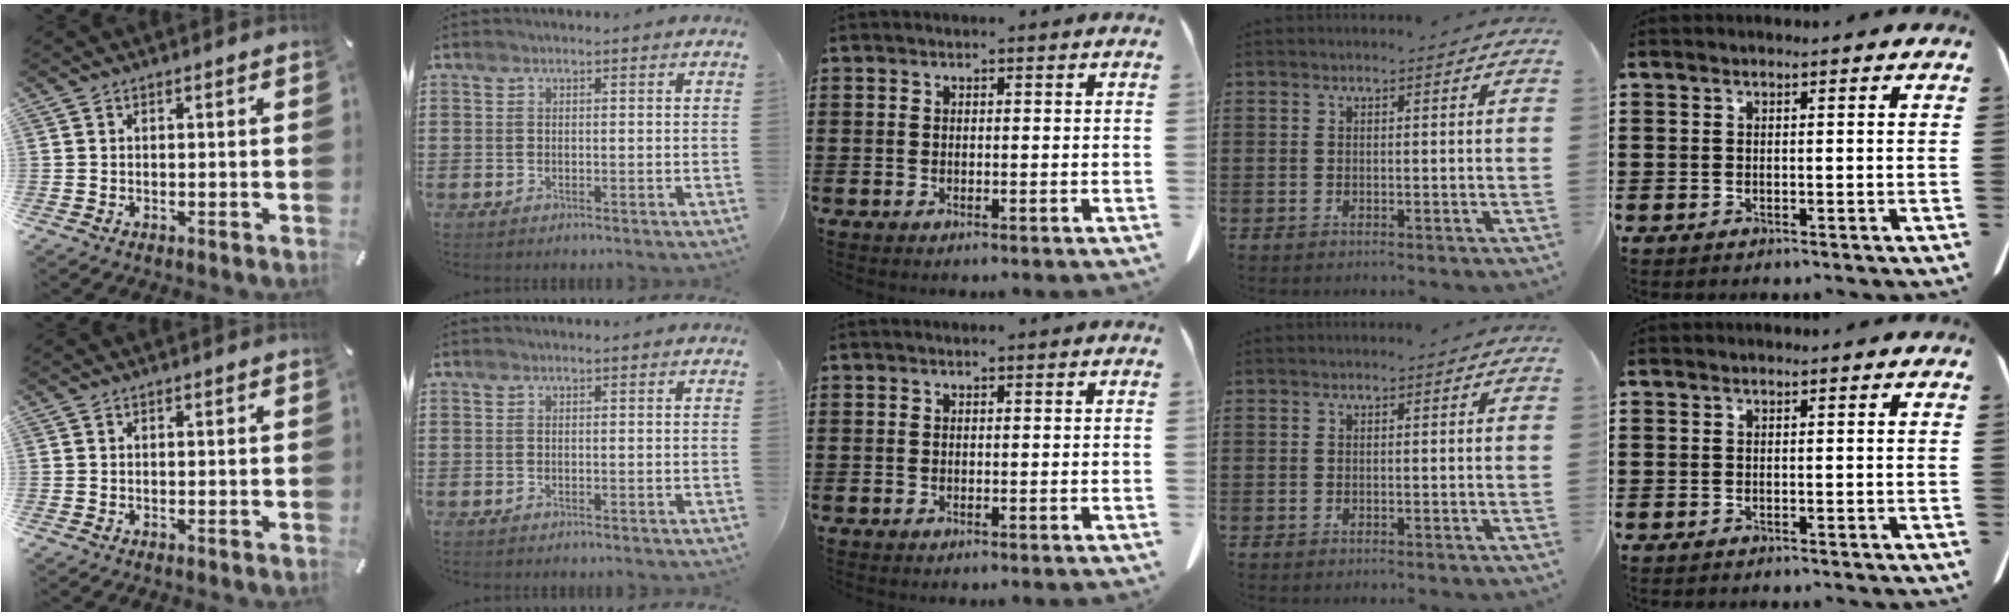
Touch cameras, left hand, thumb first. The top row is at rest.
{}